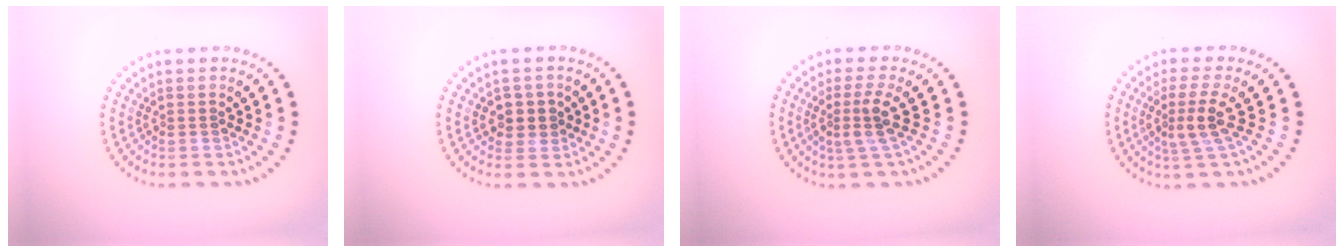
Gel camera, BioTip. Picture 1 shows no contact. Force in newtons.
{"total": 2.3, "press": 2.1, "slide": 1.0}
{"total": 2.8, "press": 2.0, "slide": 1.9}
{"total": 2.9, "press": 2.4, "slide": 1.7}